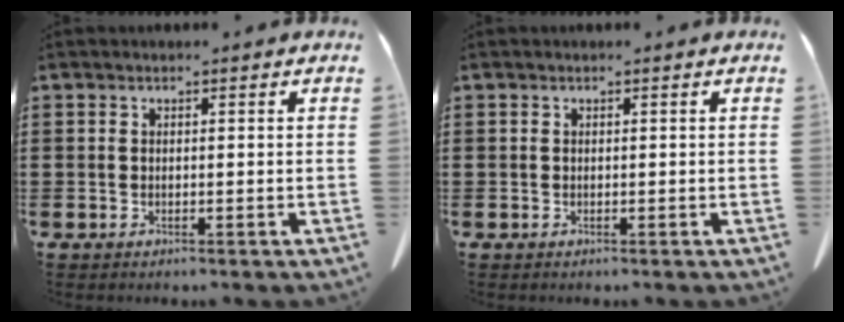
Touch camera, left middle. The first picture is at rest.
{"total": 0.0}